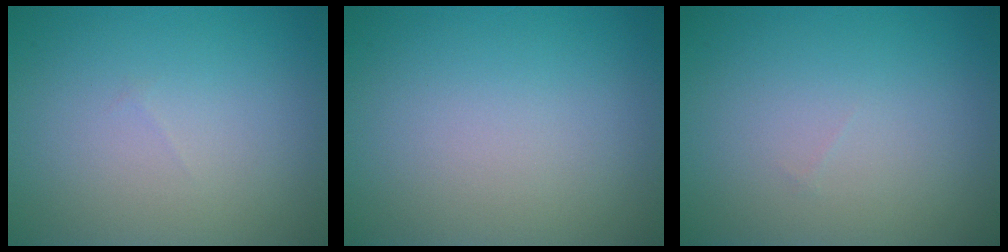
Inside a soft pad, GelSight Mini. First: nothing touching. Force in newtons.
{"total": 0.0}
{"total": 0.0}